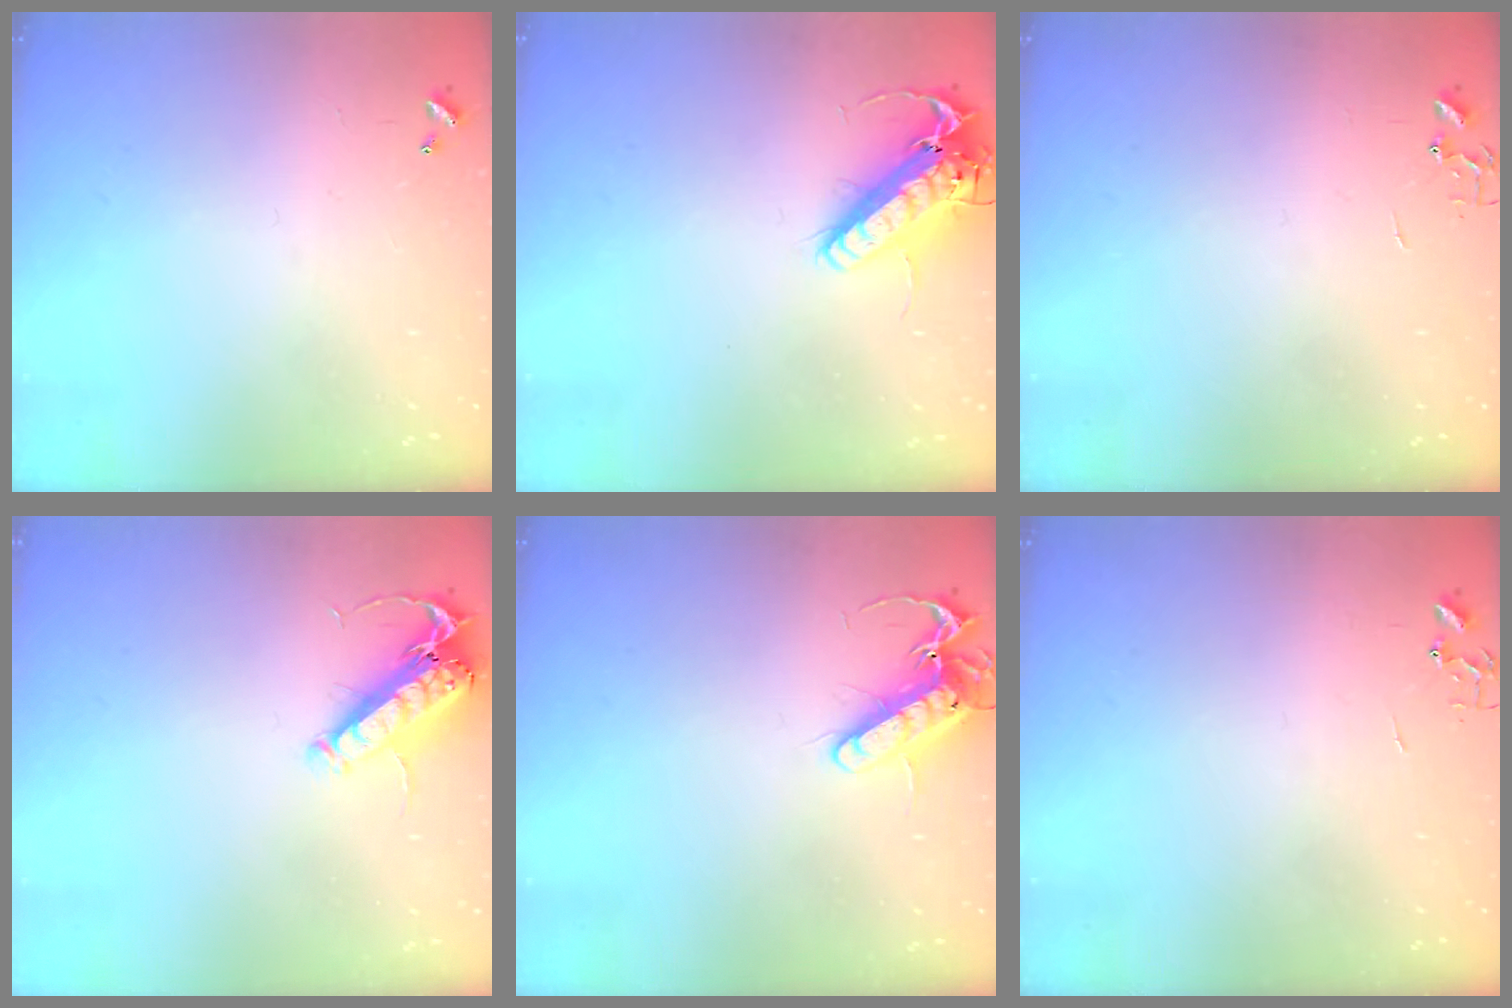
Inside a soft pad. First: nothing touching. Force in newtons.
{"total": 15.9, "press": 15.7, "slide": 2.8}
{"total": 0.0}
{"total": 14.2, "press": 14.0, "slide": 2.5}
{"total": 13.9, "press": 13.8, "slide": 1.7}
{"total": 0.0}